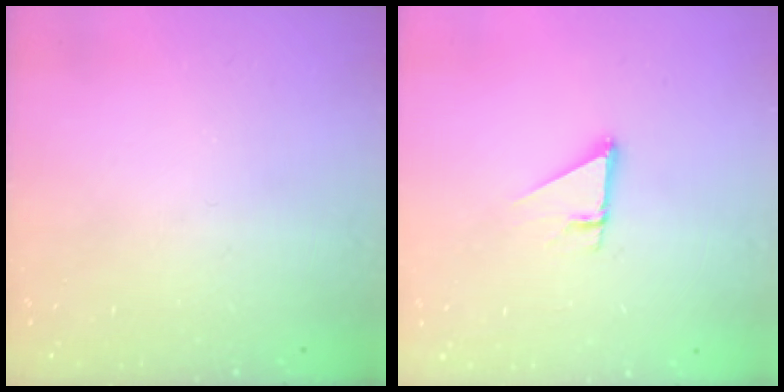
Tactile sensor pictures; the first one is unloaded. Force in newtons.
{"total": 2.7, "press": 2.7, "slide": 0.1}